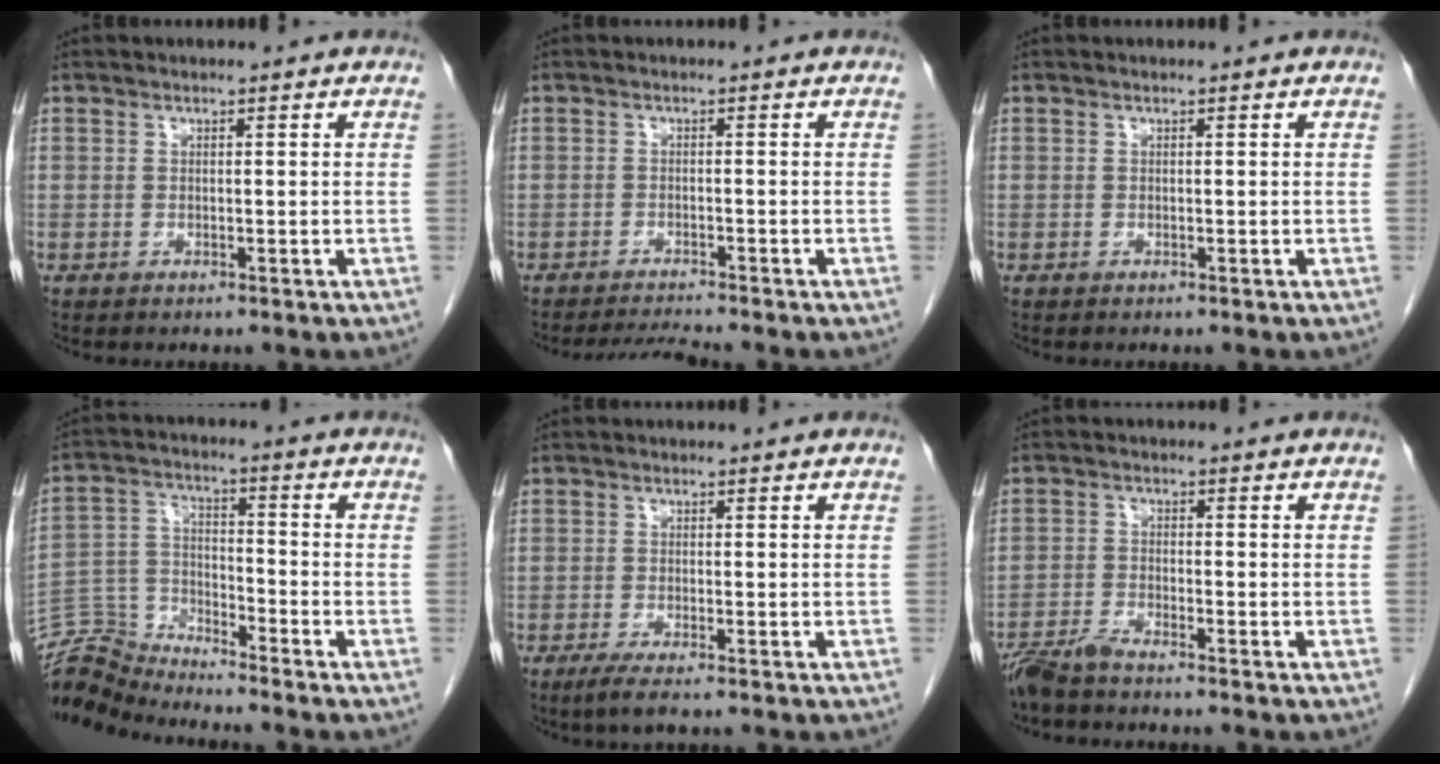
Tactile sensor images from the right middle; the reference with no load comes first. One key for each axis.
{"total": 3.2, "fx": -3.0, "fy": -1.0, "fz": 0.5, "tx": -0.018, "ty": -0.020, "tz": -0.051}
{"total": 0.0}
{"total": 8.0, "fx": -7.8, "fy": -0.6, "fz": -1.2, "tx": 0.016, "ty": 0.020, "tz": -0.152}
{"total": 2.4, "fx": -1.6, "fy": 0.1, "fz": 1.8, "tx": -0.039, "ty": -0.009, "tz": -0.033}
{"total": 3.6, "fx": -3.3, "fy": -0.2, "fz": 1.4, "tx": -0.030, "ty": -0.013, "tz": -0.069}